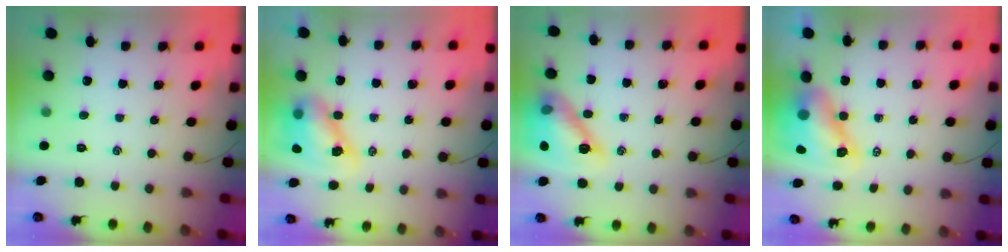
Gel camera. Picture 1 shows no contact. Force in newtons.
{"total": 8.9, "press": 8.7, "slide": 1.8}
{"total": 14.2, "press": 14.2, "slide": 0.7}
{"total": 9.1, "press": 8.7, "slide": 2.7}